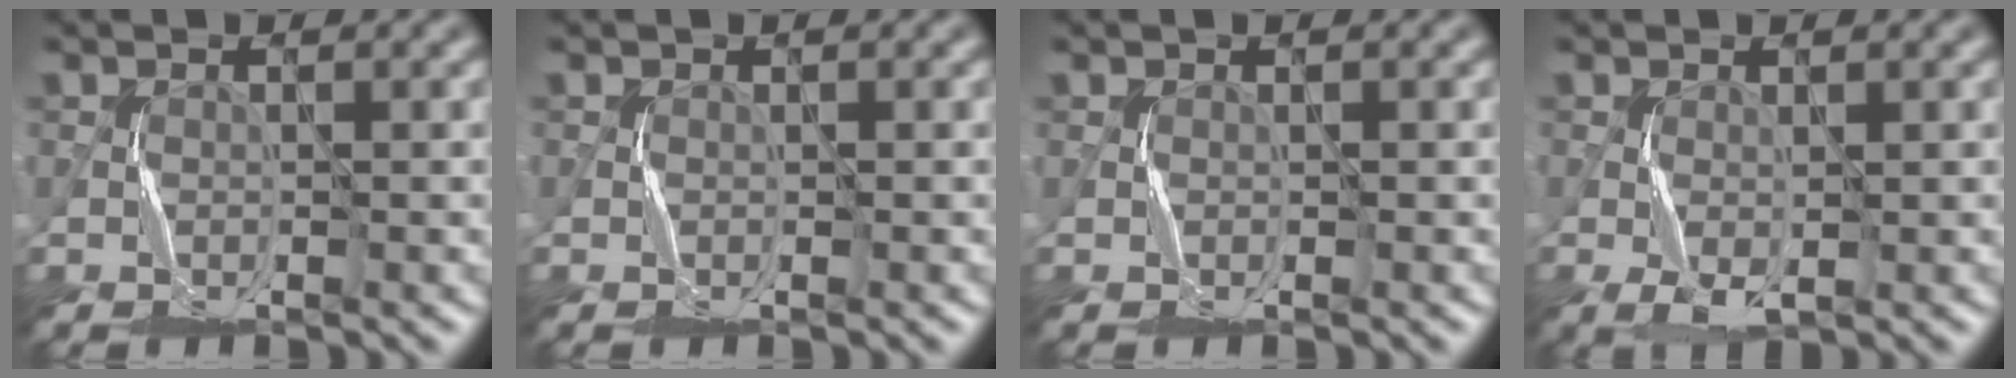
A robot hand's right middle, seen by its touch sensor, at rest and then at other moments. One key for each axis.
{"total": 0.0}
{"total": 0.0}
{"total": 1.9, "fx": -0.5, "fy": 0.8, "fz": 1.6, "tx": -0.040, "ty": -0.004, "tz": -0.007}